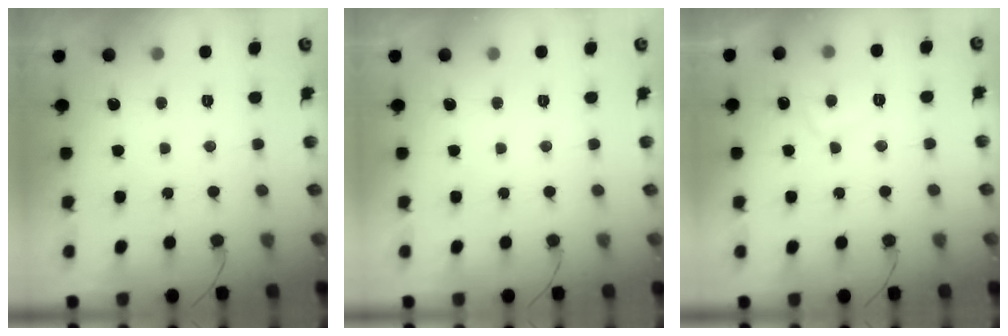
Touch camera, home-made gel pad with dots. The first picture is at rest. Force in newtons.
{"total": 0.0}
{"total": 3.9, "press": 3.8, "slide": 0.8}